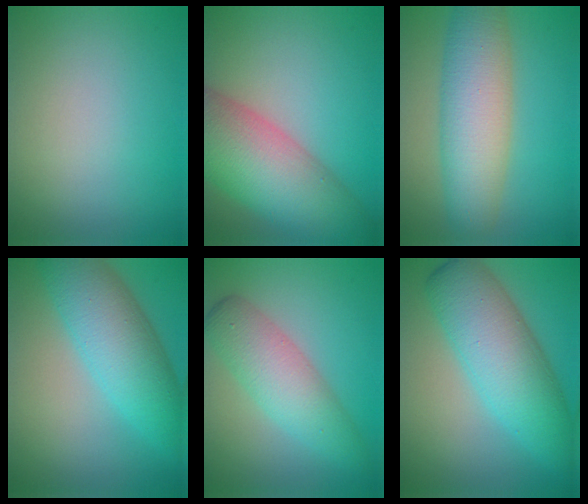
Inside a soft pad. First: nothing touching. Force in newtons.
{"total": 11.4, "press": 11.3, "slide": 0.5}
{"total": 7.8, "press": 7.8, "slide": 0.3}
{"total": 7.5, "press": 7.5, "slide": 0.2}
{"total": 4.9, "press": 4.9, "slide": 0.0}
{"total": 8.4, "press": 8.4, "slide": 0.2}